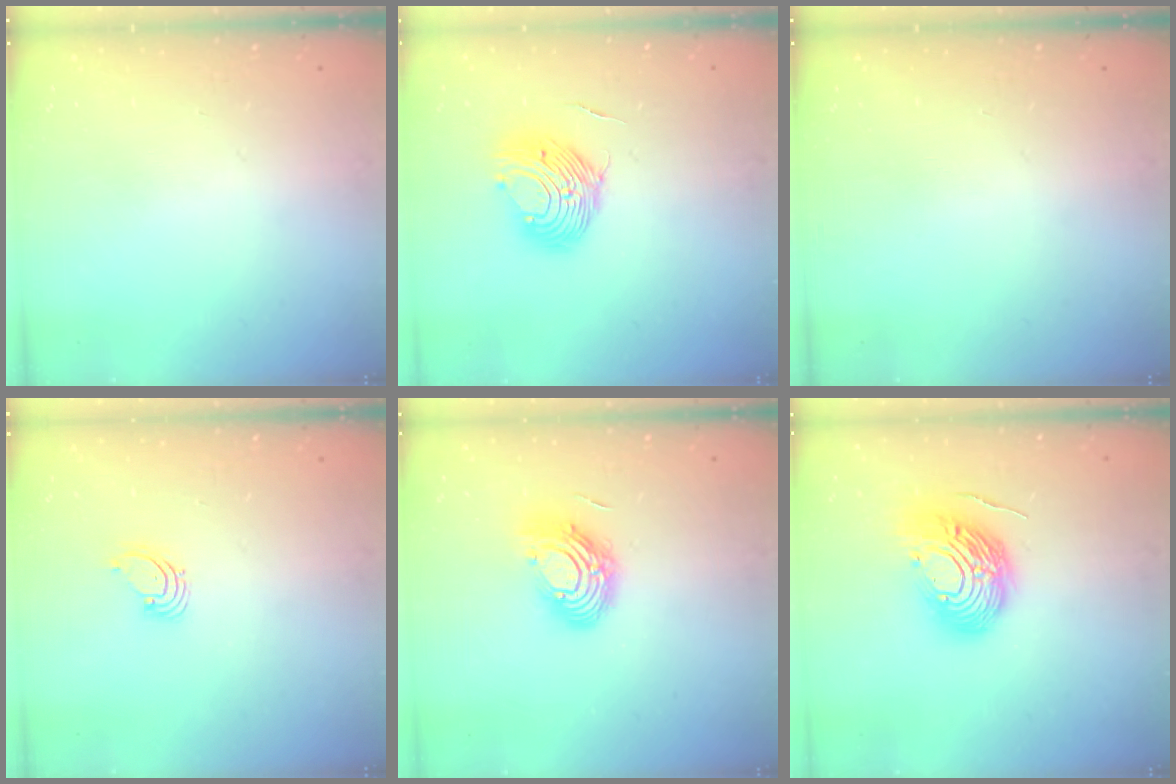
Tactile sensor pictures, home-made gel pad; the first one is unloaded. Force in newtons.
{"total": 13.4, "press": 13.4, "slide": 0.8}
{"total": 0.0}
{"total": 1.5, "press": 1.5, "slide": 0.1}
{"total": 12.0, "press": 12.0, "slide": 1.1}
{"total": 15.3, "press": 15.1, "slide": 2.2}